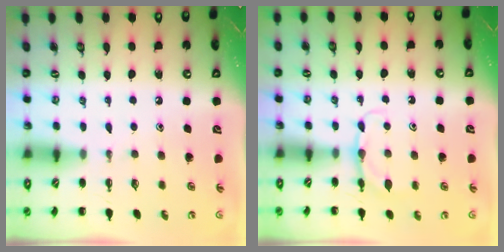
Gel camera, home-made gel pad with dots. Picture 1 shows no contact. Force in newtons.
{"total": 4.6, "press": 4.3, "slide": 1.5}